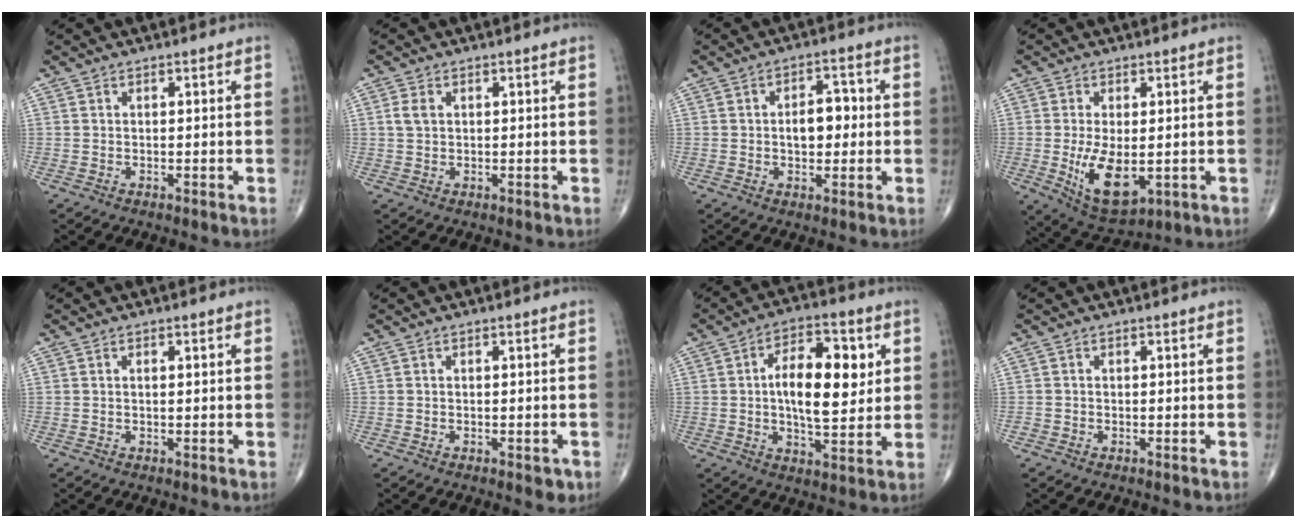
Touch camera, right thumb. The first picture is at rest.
{"total": 2.3, "force": [0.6, 1.5, 1.6], "torque": [-0.034, 0.004, 0.012]}
{"total": 6.3, "force": [0.1, 3.9, 5.0], "torque": [-0.057, 0.013, -0.002]}
{"total": 10.3, "force": [-1.5, 5.0, 8.8], "torque": [-0.149, -0.022, -0.009]}
{"total": 0.6, "force": [0.2, 0.2, 0.6], "torque": [-0.014, 0.005, 0.003]}
{"total": 1.9, "force": [-0.8, 1.0, 1.4], "torque": [-0.012, -0.001, -0.008]}
{"total": 14.0, "force": [2.3, 6.6, 12.1], "torque": [-0.166, -0.002, 0.034]}
{"total": 0.5, "force": [-0.3, 0.4, 0.1], "torque": [-0.003, 0.002, -0.010]}